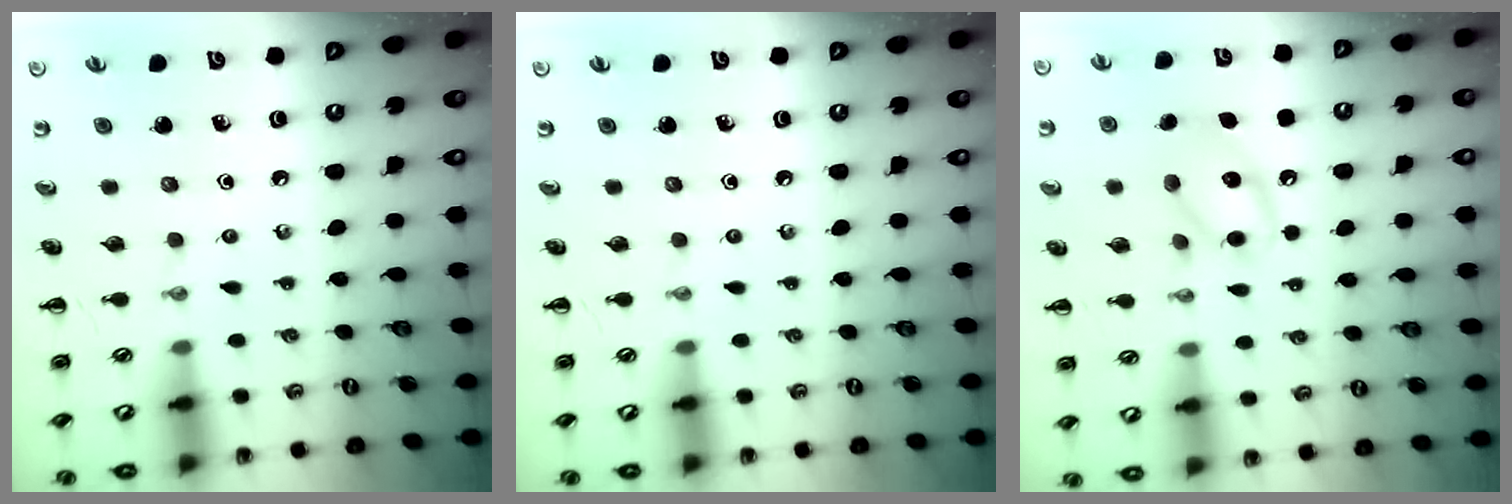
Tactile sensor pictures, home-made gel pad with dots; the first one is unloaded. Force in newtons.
{"total": 0.0}
{"total": 11.9, "press": 11.8, "slide": 1.0}